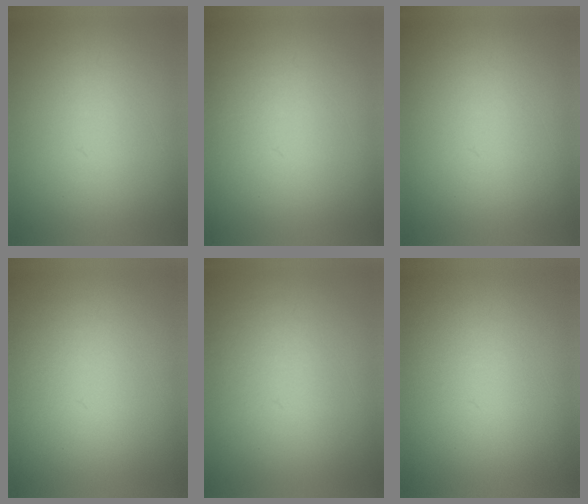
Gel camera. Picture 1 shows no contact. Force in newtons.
{"total": 1.9}
{"total": 0.0}
{"total": 2.0}
{"total": 3.8}
{"total": 1.7}